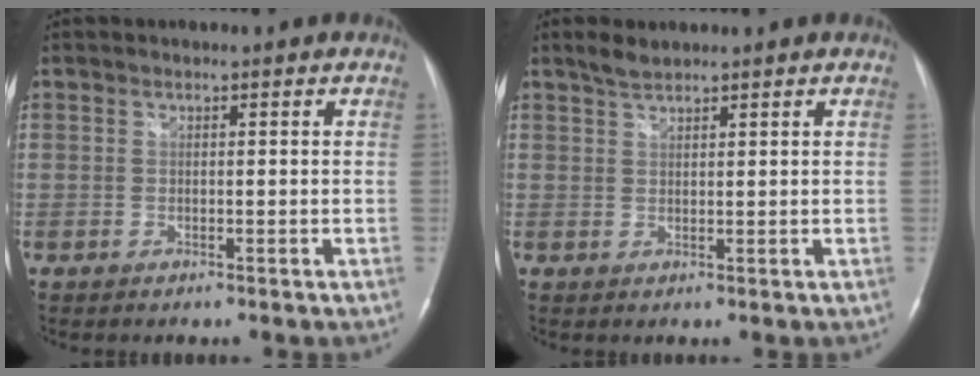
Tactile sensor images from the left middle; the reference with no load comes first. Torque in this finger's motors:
{"motor_torque": [0.19, 0.03, -0.02, 0.01]}